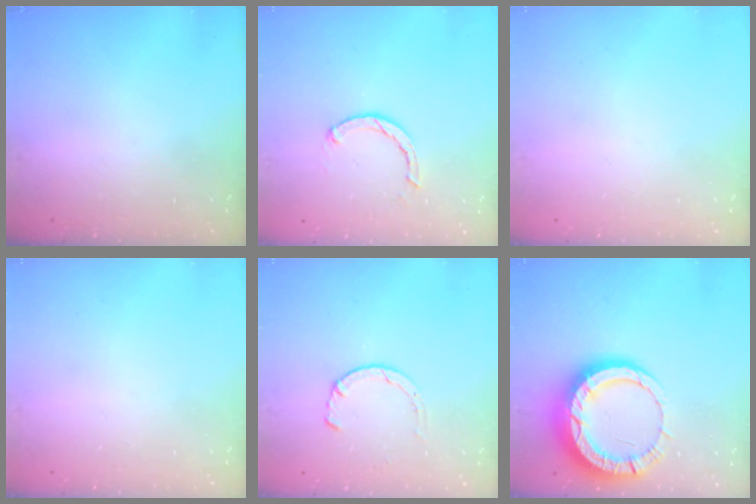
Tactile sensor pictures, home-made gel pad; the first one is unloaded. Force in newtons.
{"total": 2.4, "press": 2.3, "slide": 0.4}
{"total": 0.0}
{"total": 0.0}
{"total": 1.2, "press": 1.2, "slide": 0.3}
{"total": 13.8, "press": 13.7, "slide": 1.3}